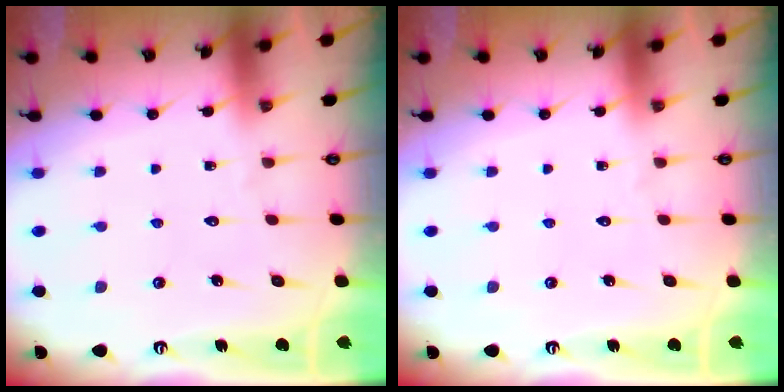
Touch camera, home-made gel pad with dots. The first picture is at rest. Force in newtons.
{"total": 0.0}